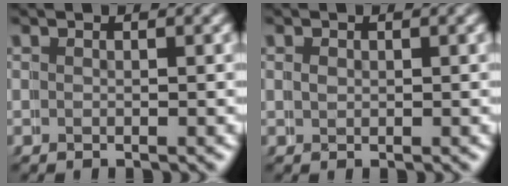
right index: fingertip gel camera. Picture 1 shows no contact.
{"total": 0.6, "force": [0.4, 0.2, -0.3], "torque": [0.001, -0.005, 0.008]}